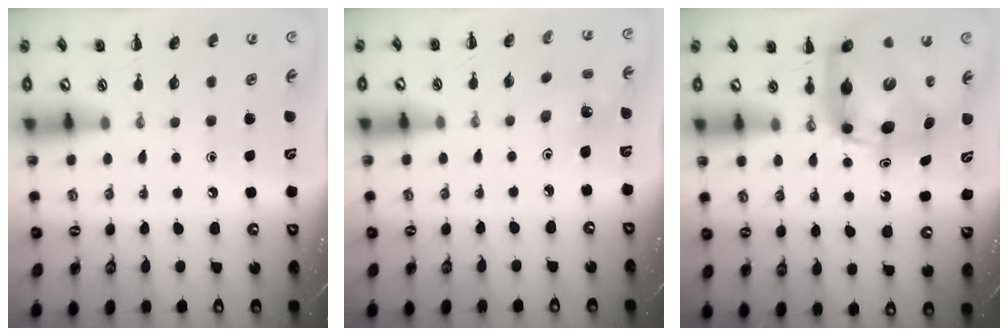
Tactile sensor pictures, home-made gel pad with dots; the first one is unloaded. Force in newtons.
{"total": 2.3, "press": 2.2, "slide": 0.8}
{"total": 9.7, "press": 9.4, "slide": 2.6}